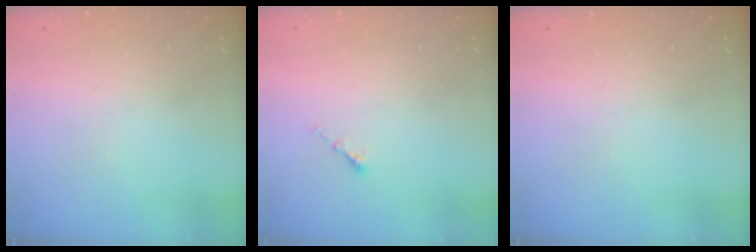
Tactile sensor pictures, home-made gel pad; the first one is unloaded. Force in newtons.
{"total": 1.1, "press": 1.0, "slide": 0.5}
{"total": 0.0}